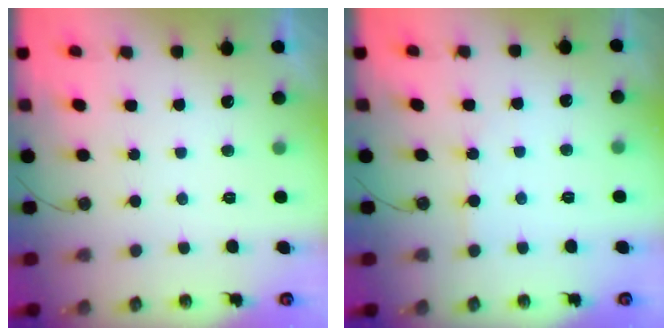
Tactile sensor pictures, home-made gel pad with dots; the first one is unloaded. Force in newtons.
{"total": 2.2, "press": 2.1, "slide": 0.3}